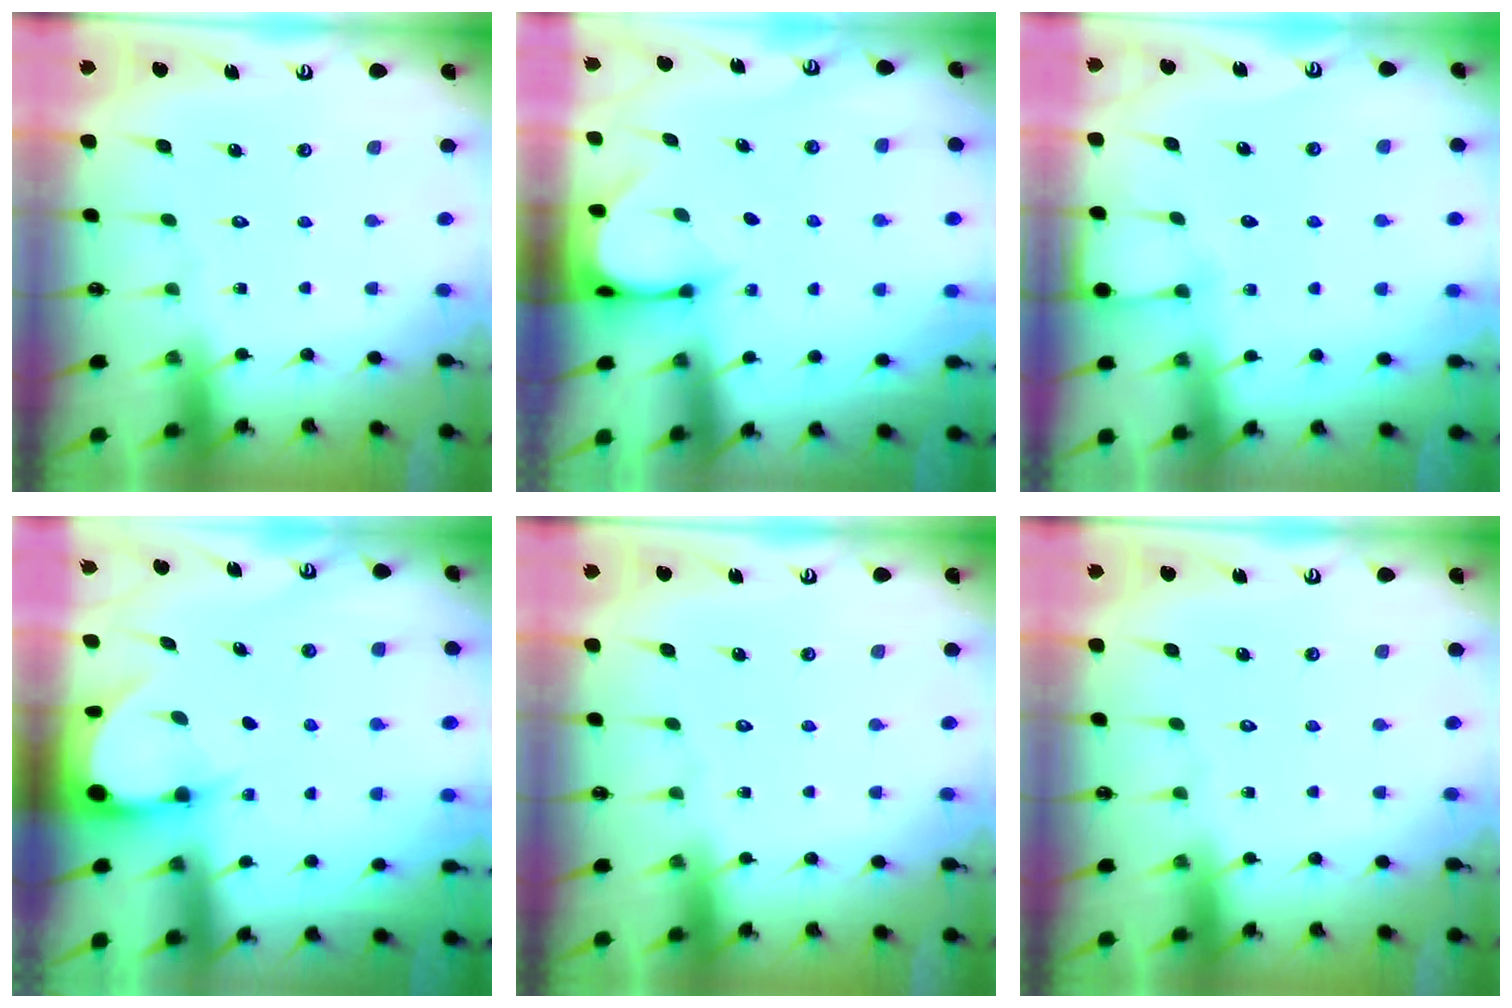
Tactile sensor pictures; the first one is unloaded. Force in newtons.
{"total": 3.3, "press": 3.3, "slide": 0.3}
{"total": 4.1, "press": 4.1, "slide": 0.6}
{"total": 3.7, "press": 3.7, "slide": 0.2}
{"total": 0.0}
{"total": 0.0}